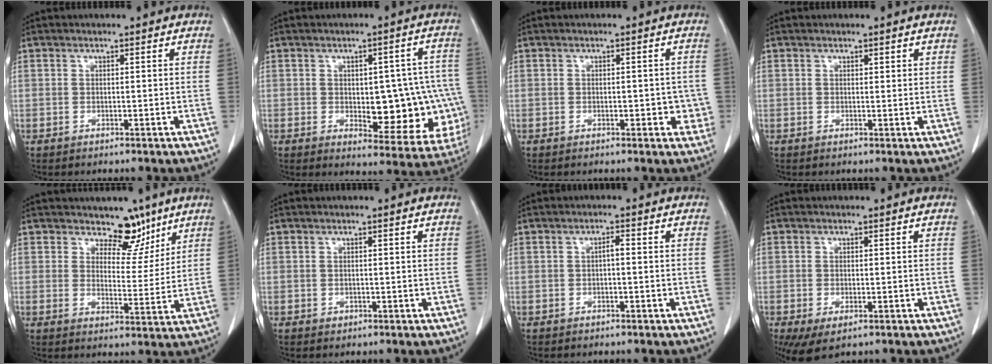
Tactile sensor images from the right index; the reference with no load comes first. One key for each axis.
{"total": 15.2, "fx": -2.2, "fy": 6.4, "fz": 13.6, "tx": -0.132, "ty": 0.021, "tz": -0.006}
{"total": 3.5, "fx": -0.9, "fy": 1.8, "fz": 2.8, "tx": -0.020, "ty": 0.005, "tz": -0.010}
{"total": 1.0, "fx": 0.6, "fy": 0.4, "fz": 0.7, "tx": -0.008, "ty": 0.001, "tz": 0.008}
{"total": 6.4, "fx": 4.9, "fy": 3.4, "fz": 2.4, "tx": -0.016, "ty": -0.009, "tz": 0.077}
{"total": 0.5, "fx": 0.0, "fy": 0.5, "fz": 0.2, "tx": 0.002, "ty": 0.002, "tz": 0.001}
{"total": 1.2, "fx": -0.1, "fy": 0.3, "fz": 1.2, "tx": -0.020, "ty": 0.004, "tz": -0.002}
{"total": 4.1, "fx": -1.8, "fy": 1.8, "fz": 3.2, "tx": -0.054, "ty": -0.011, "tz": -0.021}